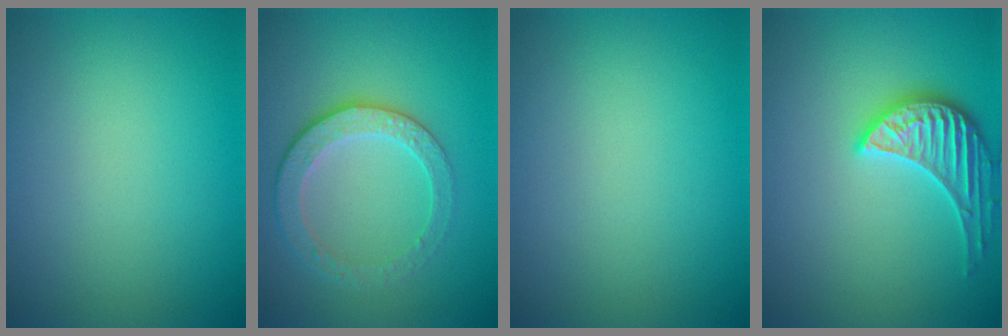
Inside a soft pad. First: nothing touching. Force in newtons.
{"total": 3.3, "press": 3.2, "slide": 0.9}
{"total": 0.0}
{"total": 3.3, "press": 3.3, "slide": 0.4}